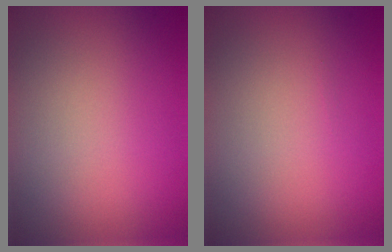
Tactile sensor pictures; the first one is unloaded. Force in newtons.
{"total": 0.0}